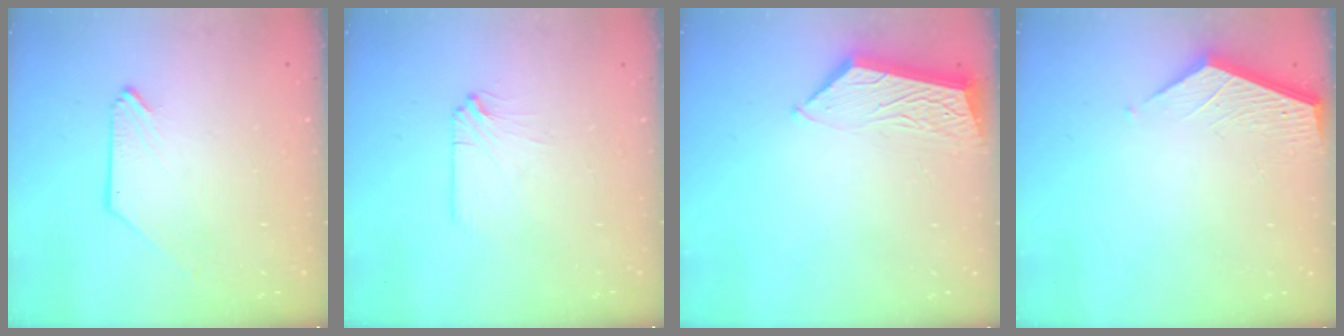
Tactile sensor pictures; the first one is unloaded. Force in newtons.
{"total": 2.5, "press": 2.5, "slide": 0.4}
{"total": 6.4, "press": 6.4, "slide": 0.2}
{"total": 3.6, "press": 3.6, "slide": 0.4}